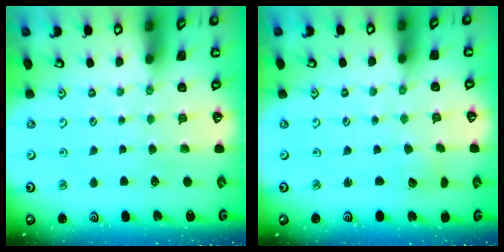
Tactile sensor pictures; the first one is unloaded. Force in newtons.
{"total": 2.4, "press": 2.4, "slide": 0.2}